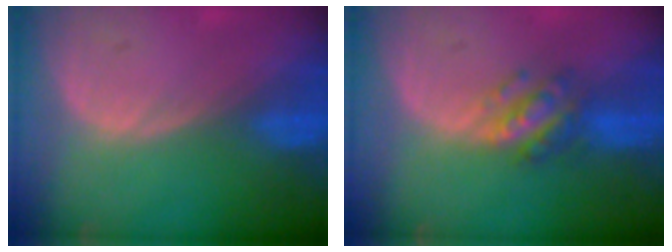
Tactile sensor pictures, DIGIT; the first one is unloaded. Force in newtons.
{"total": 5.6, "press": 5.0, "slide": 2.5}